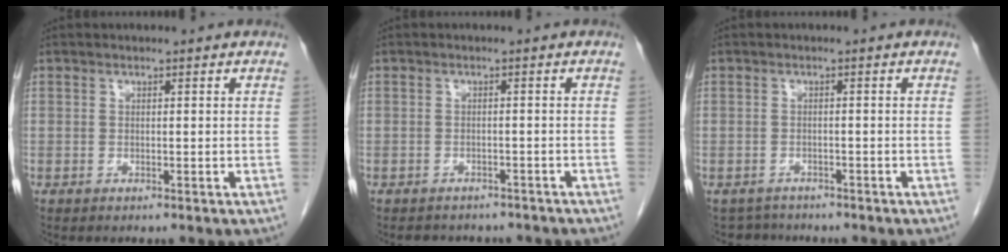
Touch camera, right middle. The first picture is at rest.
{"total": 6.8, "force": [-6.1, 2.8, 1.5], "torque": [-0.016, 0.007, -0.066]}
{"total": 3.0, "force": [-2.7, 1.2, -0.6], "torque": [0.009, -0.001, -0.044]}